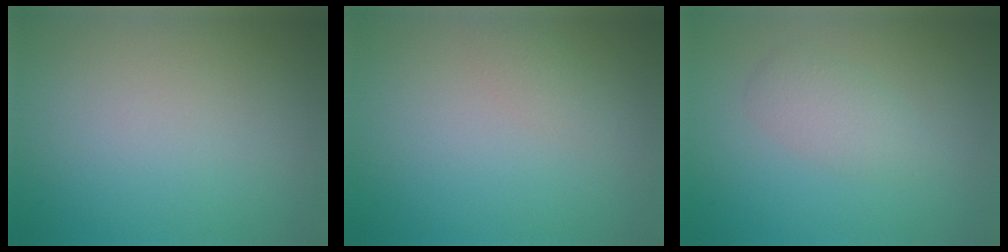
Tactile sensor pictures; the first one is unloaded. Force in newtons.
{"total": 1.0, "press": 1.0, "slide": 0.1}
{"total": 2.0, "press": 2.0, "slide": 0.0}